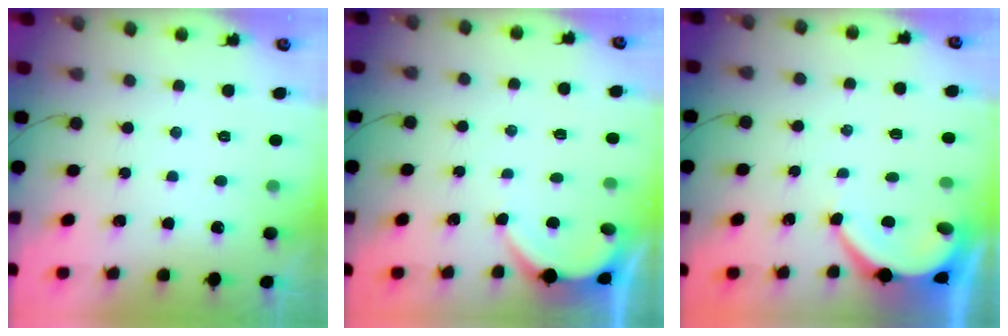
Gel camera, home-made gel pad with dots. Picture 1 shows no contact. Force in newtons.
{"total": 2.5, "press": 2.5, "slide": 0.3}
{"total": 4.5, "press": 4.5, "slide": 0.5}